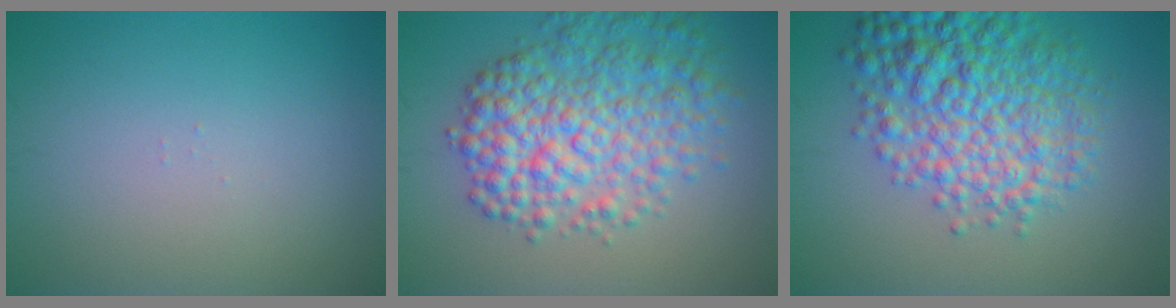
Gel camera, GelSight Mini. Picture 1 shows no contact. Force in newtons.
{"total": 7.8, "press": 7.8, "slide": 0.1}
{"total": 8.4, "press": 8.4, "slide": 0.2}